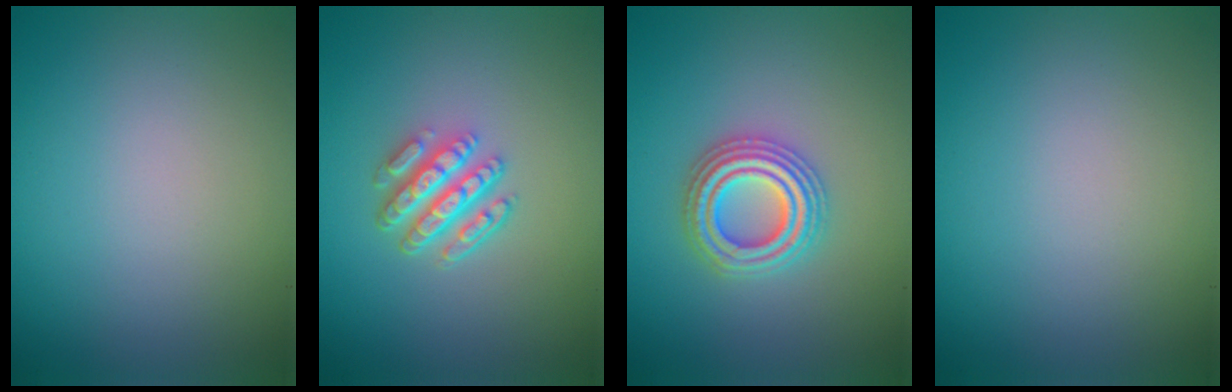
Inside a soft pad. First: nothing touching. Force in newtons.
{"total": 4.6, "press": 3.2, "slide": 3.3}
{"total": 4.4, "press": 4.4, "slide": 0.7}
{"total": 0.0}